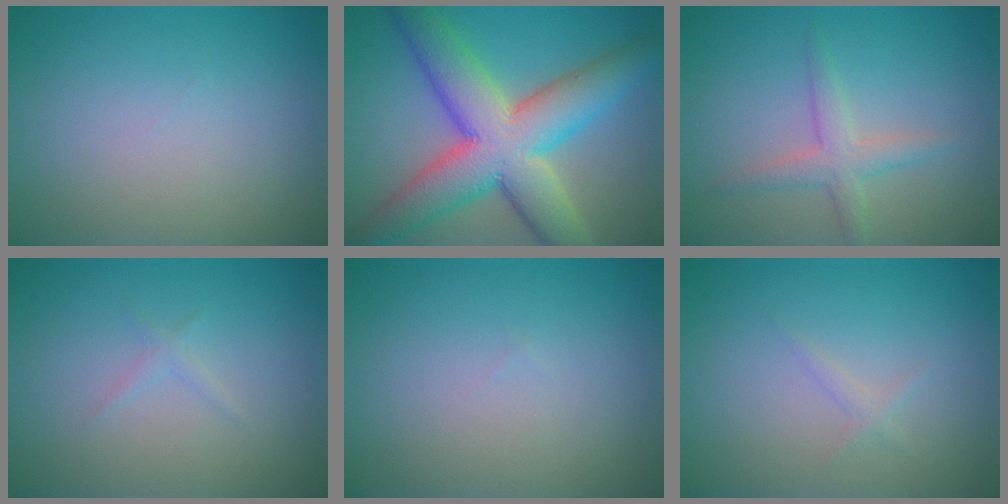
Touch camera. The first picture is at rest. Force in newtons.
{"total": 11.6, "press": 11.5, "slide": 0.6}
{"total": 2.5, "press": 2.5, "slide": 0.1}
{"total": 0.7, "press": 0.7, "slide": 0.0}
{"total": 0.0}
{"total": 0.8, "press": 0.8, "slide": 0.0}